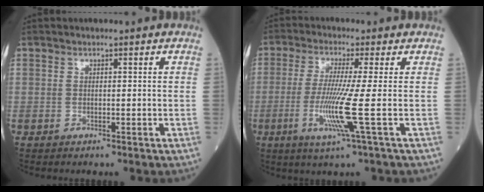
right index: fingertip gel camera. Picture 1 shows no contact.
{"total": 8.0, "force": [-1.8, -1.7, 7.6], "torque": [-0.162, -0.024, -0.038]}